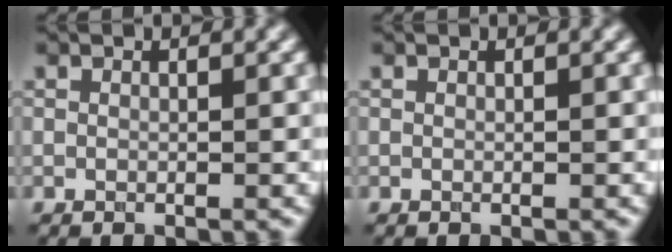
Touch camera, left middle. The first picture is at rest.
{"total": 0.0}